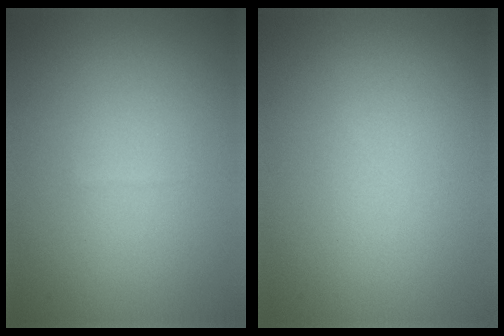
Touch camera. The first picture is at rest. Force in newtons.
{"total": 0.0}